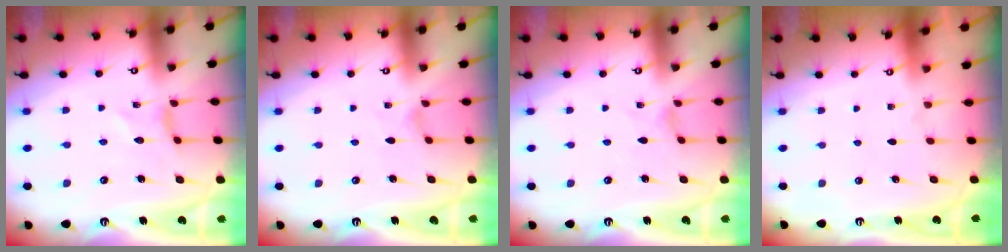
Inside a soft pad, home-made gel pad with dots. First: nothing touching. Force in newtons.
{"total": 0.0}
{"total": 0.0}
{"total": 0.0}